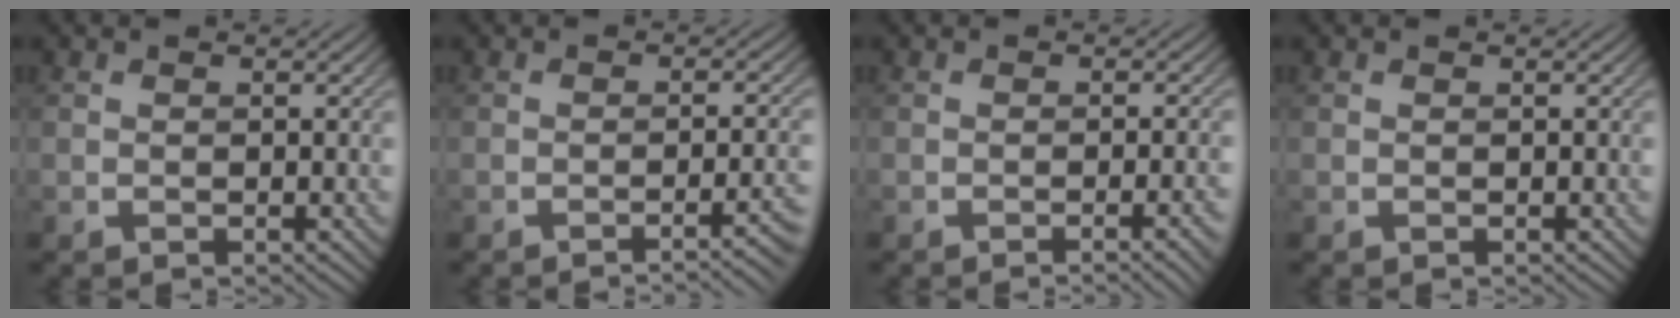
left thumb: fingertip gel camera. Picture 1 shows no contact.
{"total": 4.5, "force": [-2.3, 0.8, 3.8], "torque": [-0.042, 0.009, -0.036]}
{"total": 3.7, "force": [-1.5, 0.8, 3.3], "torque": [-0.038, 0.007, -0.025]}
{"total": 0.0}